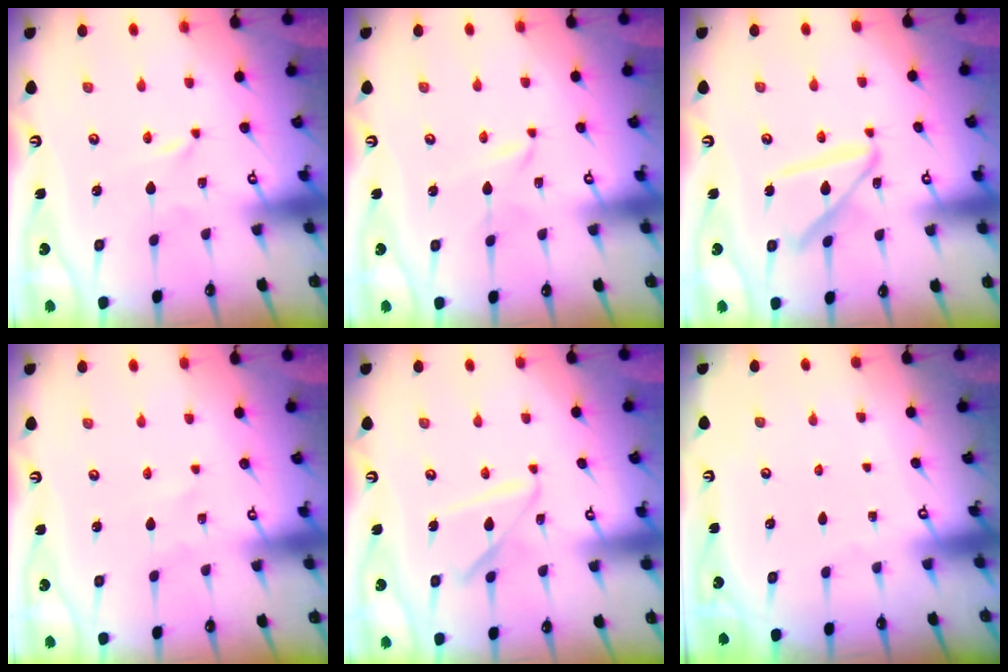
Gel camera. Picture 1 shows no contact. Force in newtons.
{"total": 1.7, "press": 1.7, "slide": 0.2}
{"total": 14.5, "press": 14.5, "slide": 1.3}
{"total": 1.3, "press": 1.3, "slide": 0.1}
{"total": 11.4, "press": 11.4, "slide": 1.1}
{"total": 0.0}